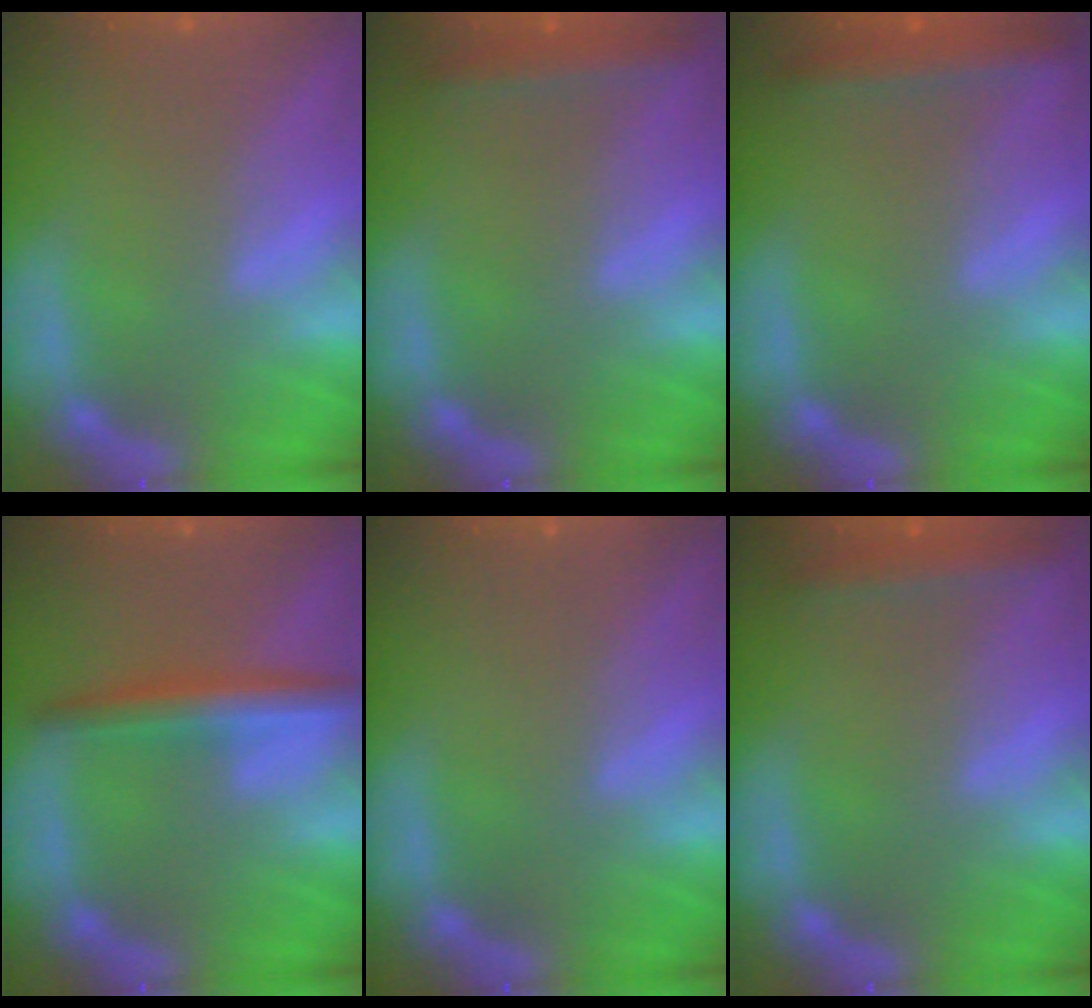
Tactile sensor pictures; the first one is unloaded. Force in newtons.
{"total": 1.9}
{"total": 2.4}
{"total": 3.5}
{"total": 0.0}
{"total": 1.9}